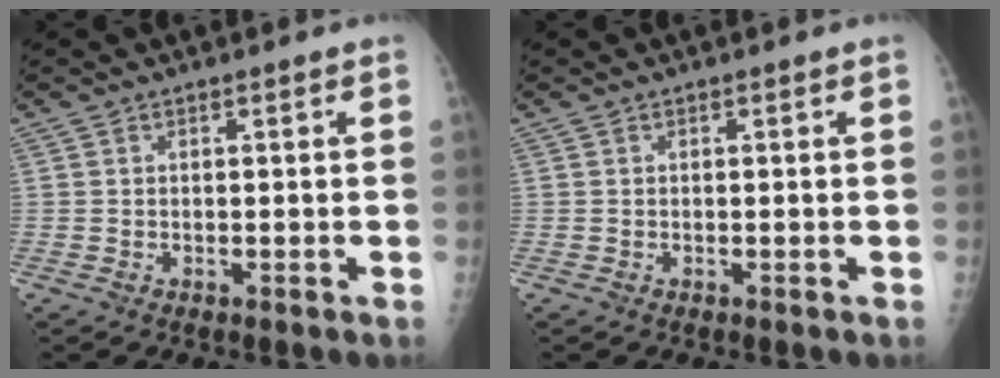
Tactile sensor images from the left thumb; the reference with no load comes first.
{"total": 0.0}